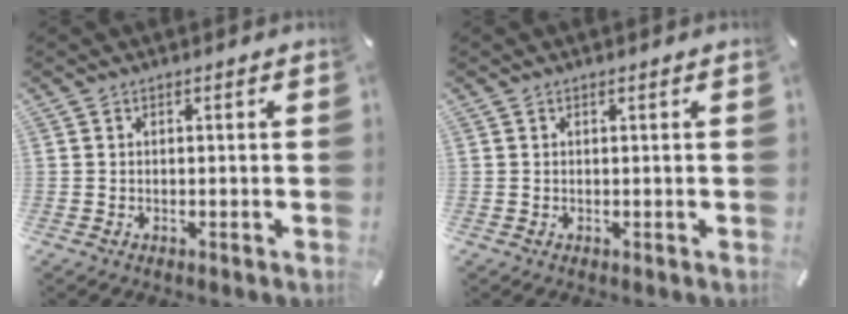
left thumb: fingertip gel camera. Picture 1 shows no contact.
{"total": 0.0}